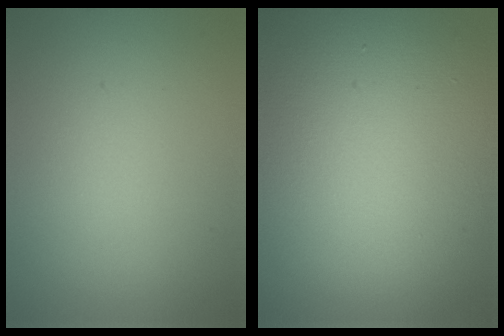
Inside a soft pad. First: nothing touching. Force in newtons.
{"total": 19.5, "press": 19.4, "slide": 0.8}